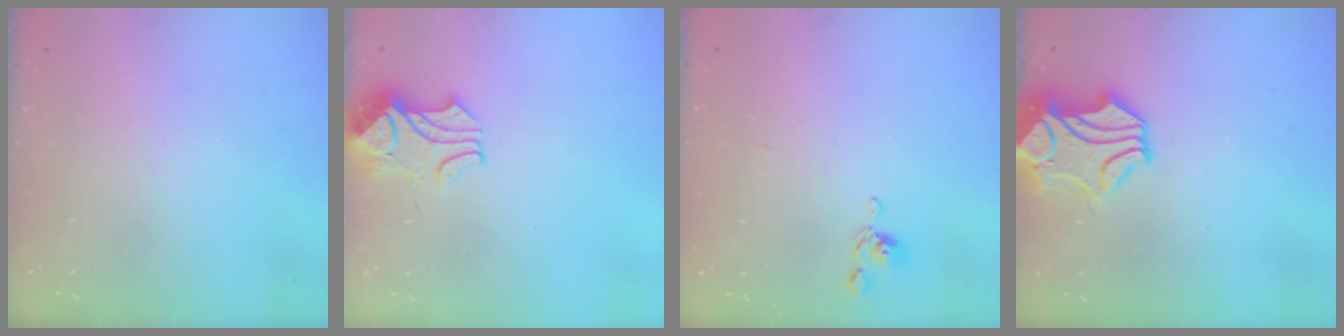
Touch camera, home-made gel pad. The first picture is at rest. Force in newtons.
{"total": 2.5, "press": 2.4, "slide": 0.8}
{"total": 3.9, "press": 3.9, "slide": 0.4}
{"total": 2.6, "press": 2.3, "slide": 1.4}